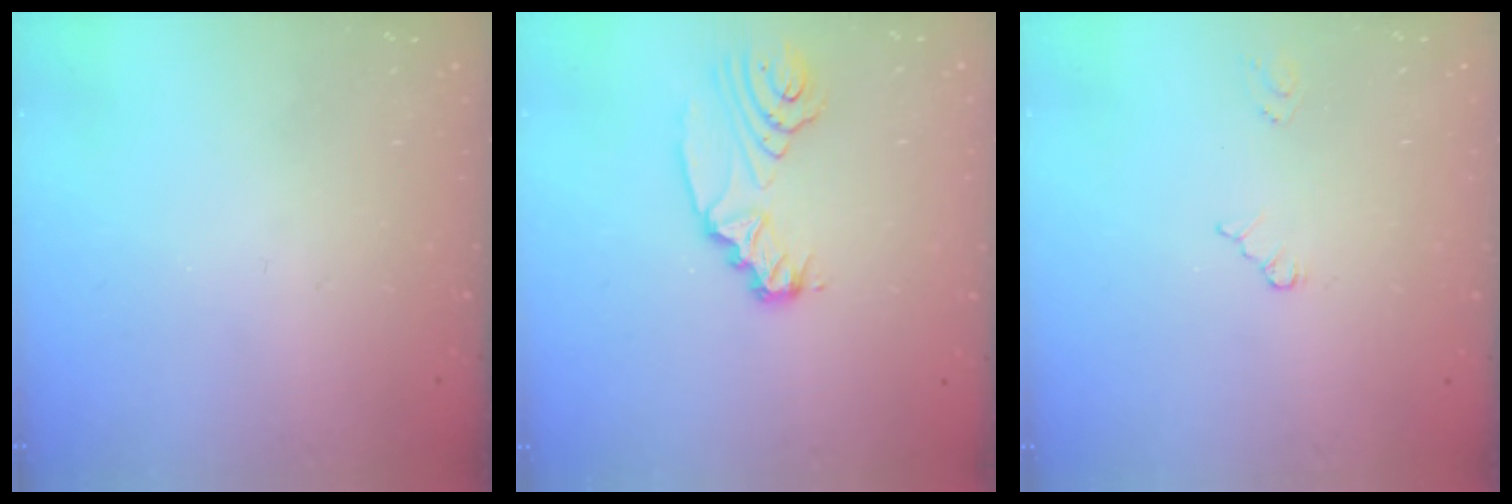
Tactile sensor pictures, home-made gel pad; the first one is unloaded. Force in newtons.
{"total": 8.9, "press": 8.8, "slide": 1.1}
{"total": 3.7, "press": 3.7, "slide": 0.4}